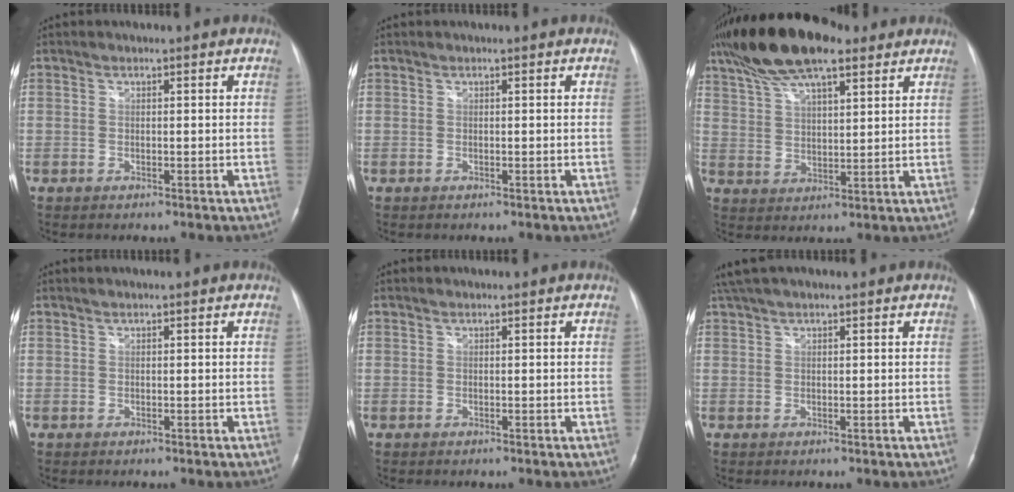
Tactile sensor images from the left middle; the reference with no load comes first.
{"total": 0.0}
{"total": 15.3, "force": [11.0, 4.0, 9.8], "torque": [-0.191, 0.029, 0.197]}
{"total": 0.0}
{"total": 0.0}
{"total": 5.0, "force": [4.0, 1.0, 2.9], "torque": [-0.057, 0.041, 0.075]}